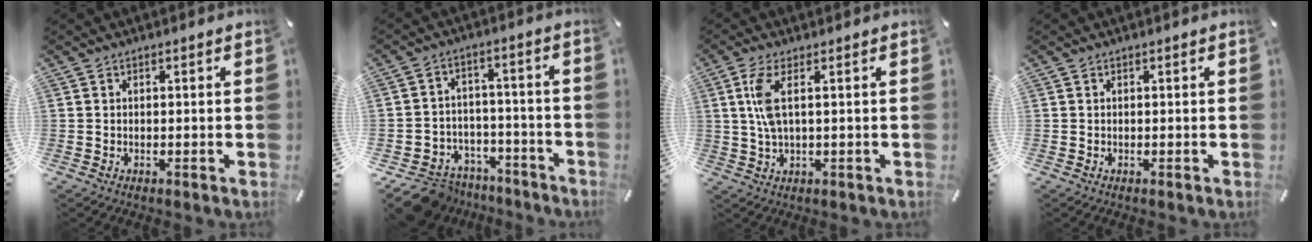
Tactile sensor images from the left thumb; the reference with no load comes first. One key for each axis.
{"total": 9.0, "fx": -6.8, "fy": 5.5, "fz": 2.0, "tx": -0.033, "ty": 0.044, "tz": -0.123}
{"total": 6.1, "fx": 1.2, "fy": 1.9, "fz": 5.6, "tx": -0.127, "ty": -0.002, "tz": 0.018}
{"total": 0.0}